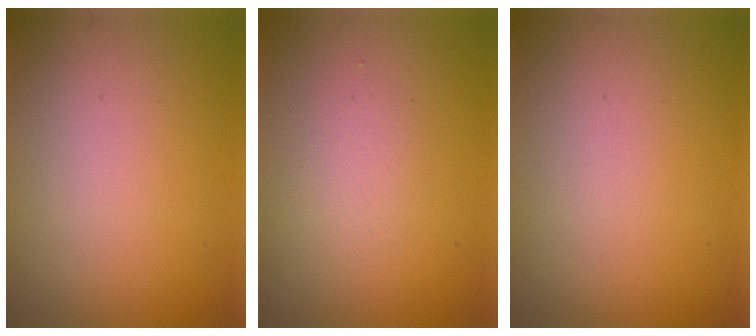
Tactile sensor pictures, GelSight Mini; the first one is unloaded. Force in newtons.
{"total": 1.5, "press": 1.5, "slide": 0.1}
{"total": 0.0}